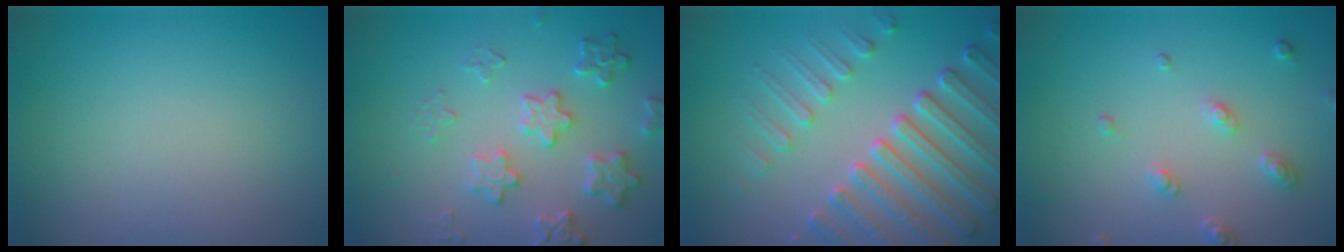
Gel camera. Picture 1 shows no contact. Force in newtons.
{"total": 3.5, "press": 3.5, "slide": 0.5}
{"total": 7.2, "press": 5.7, "slide": 4.4}
{"total": 2.2, "press": 2.1, "slide": 0.6}